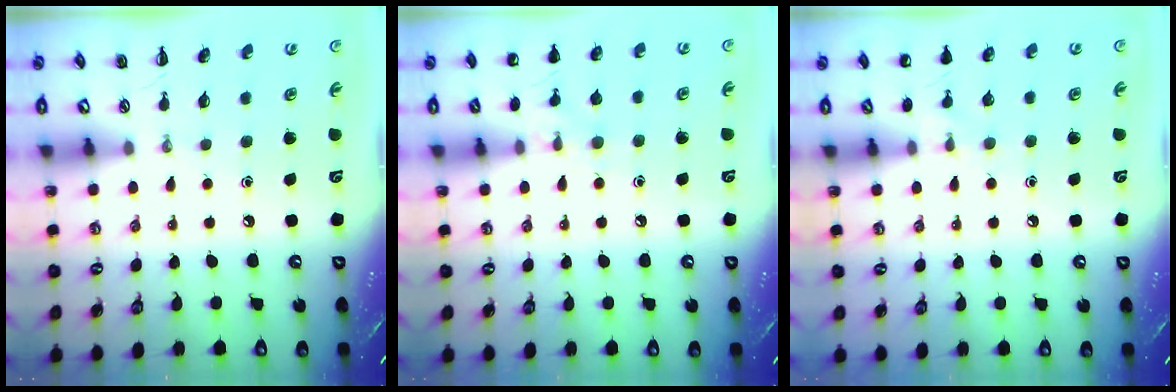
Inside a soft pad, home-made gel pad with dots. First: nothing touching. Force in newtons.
{"total": 8.1, "press": 7.8, "slide": 2.3}
{"total": 6.7, "press": 6.5, "slide": 1.5}